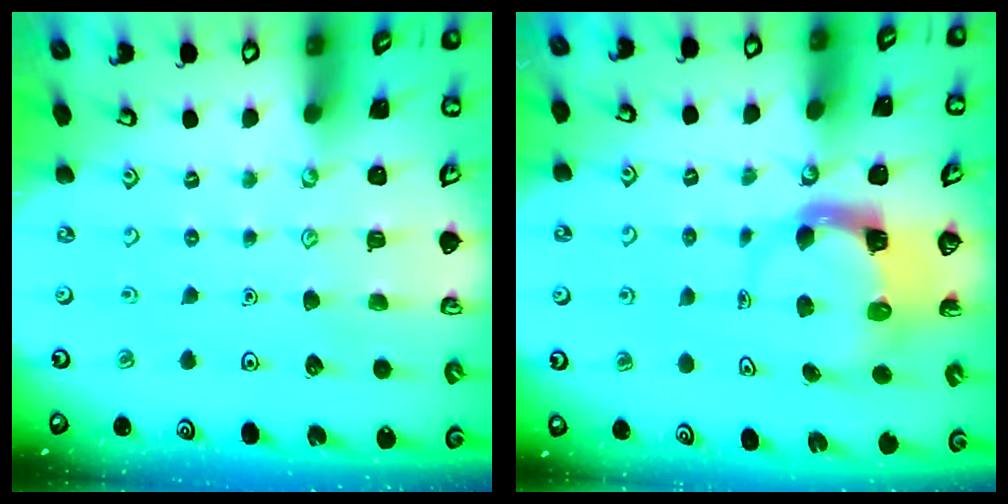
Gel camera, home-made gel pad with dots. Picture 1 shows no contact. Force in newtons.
{"total": 3.5, "press": 3.5, "slide": 0.5}